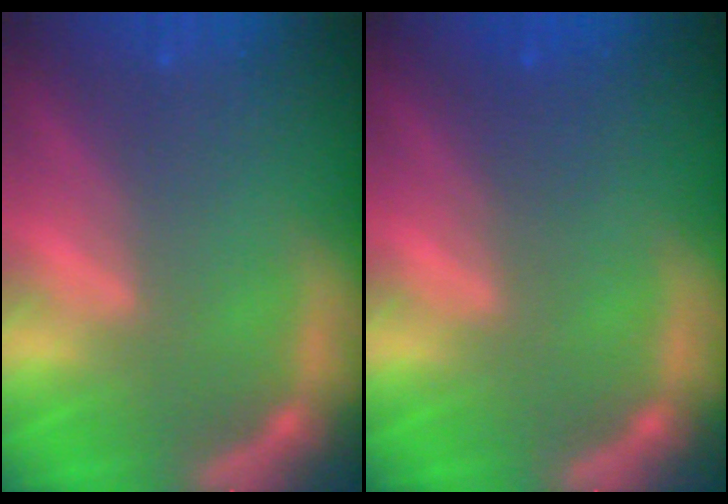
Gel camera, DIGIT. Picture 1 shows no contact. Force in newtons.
{"total": 1.5}